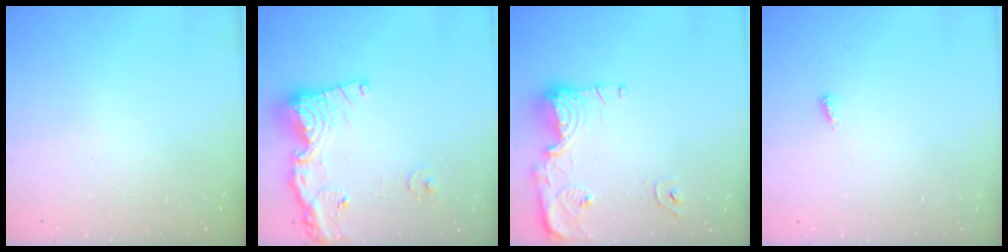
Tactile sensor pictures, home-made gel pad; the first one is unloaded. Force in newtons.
{"total": 17.6, "press": 17.5, "slide": 2.0}
{"total": 13.8, "press": 13.8, "slide": 1.3}
{"total": 3.7, "press": 3.7, "slide": 0.2}